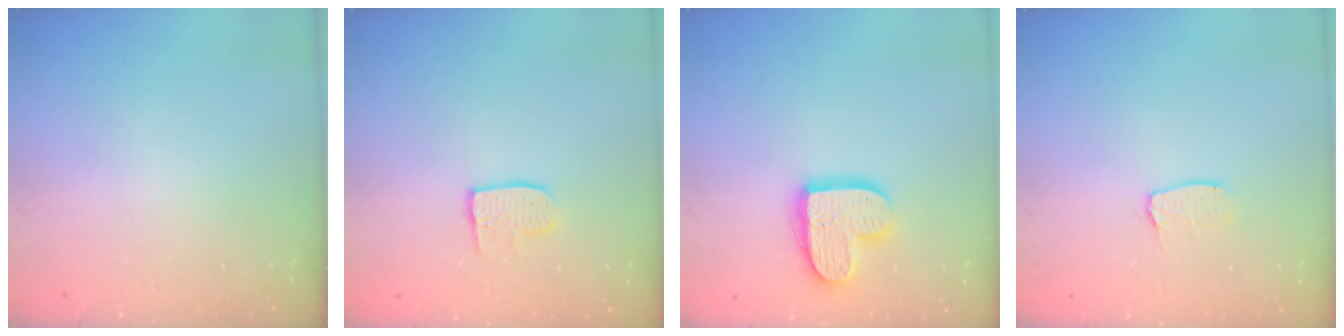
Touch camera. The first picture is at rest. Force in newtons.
{"total": 7.0, "press": 7.0, "slide": 0.4}
{"total": 13.8, "press": 13.8, "slide": 0.9}
{"total": 3.6, "press": 3.6, "slide": 0.3}